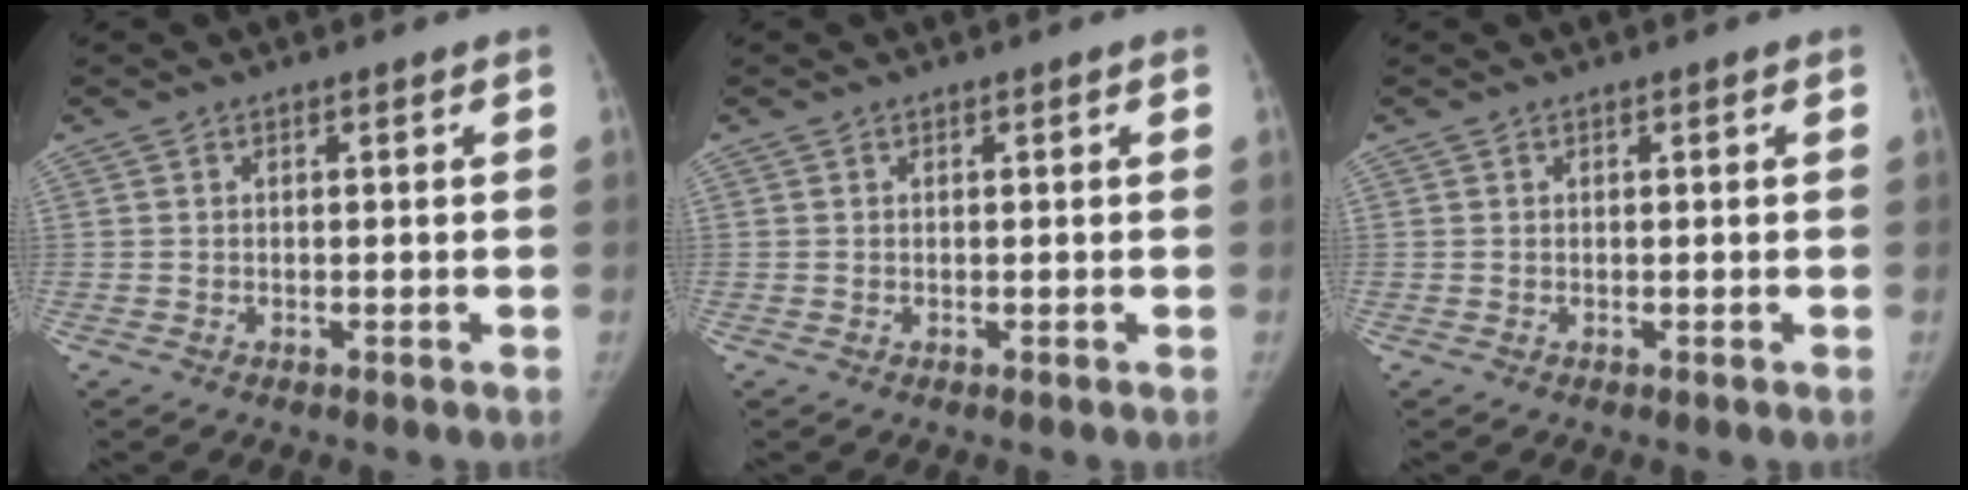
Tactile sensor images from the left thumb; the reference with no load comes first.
{"total": 0.0}
{"total": 0.0}